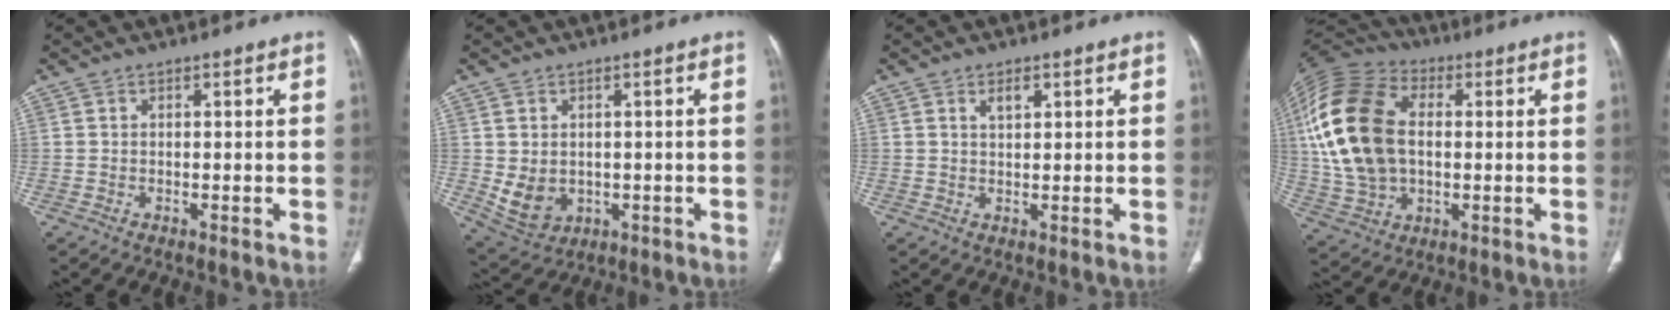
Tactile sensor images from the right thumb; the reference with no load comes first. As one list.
[{"total": 6.8, "force": [-0.4, 5.4, 4.1], "torque": [-0.061, -0.003, 0.018]}, {"total": 2.3, "force": [1.2, 1.1, 1.6], "torque": [-0.024, -0.006, 0.023]}, {"total": 21.3, "force": [2.1, 13.8, 16.2], "torque": [-0.333, 0.011, 0.040]}]